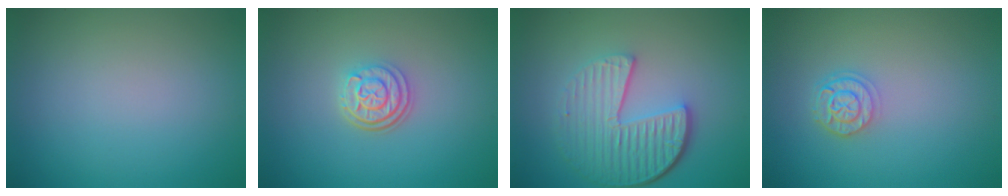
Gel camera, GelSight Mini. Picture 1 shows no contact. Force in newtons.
{"total": 3.2, "press": 2.5, "slide": 2.0}
{"total": 6.1, "press": 4.3, "slide": 4.3}
{"total": 2.5, "press": 2.0, "slide": 1.4}